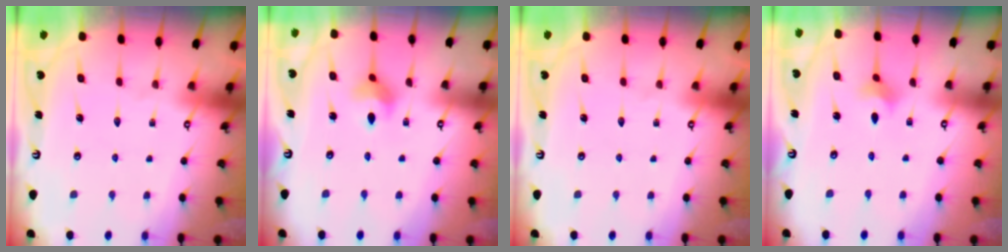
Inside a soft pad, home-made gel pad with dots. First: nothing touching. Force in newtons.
{"total": 4.6, "press": 4.6, "slide": 0.6}
{"total": 0.0}
{"total": 2.1, "press": 2.0, "slide": 0.5}